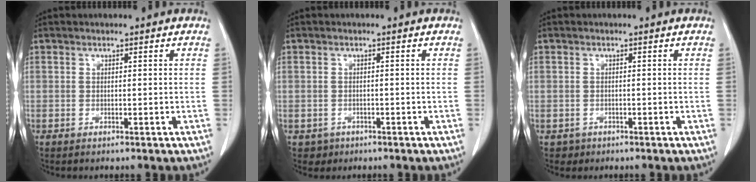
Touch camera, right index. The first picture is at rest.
{"total": 2.0, "force": [-0.9, 1.8, -0.2], "torque": [0.005, 0.008, -0.013]}
{"total": 1.6, "force": [-0.7, 1.3, -0.2], "torque": [0.002, 0.006, -0.012]}